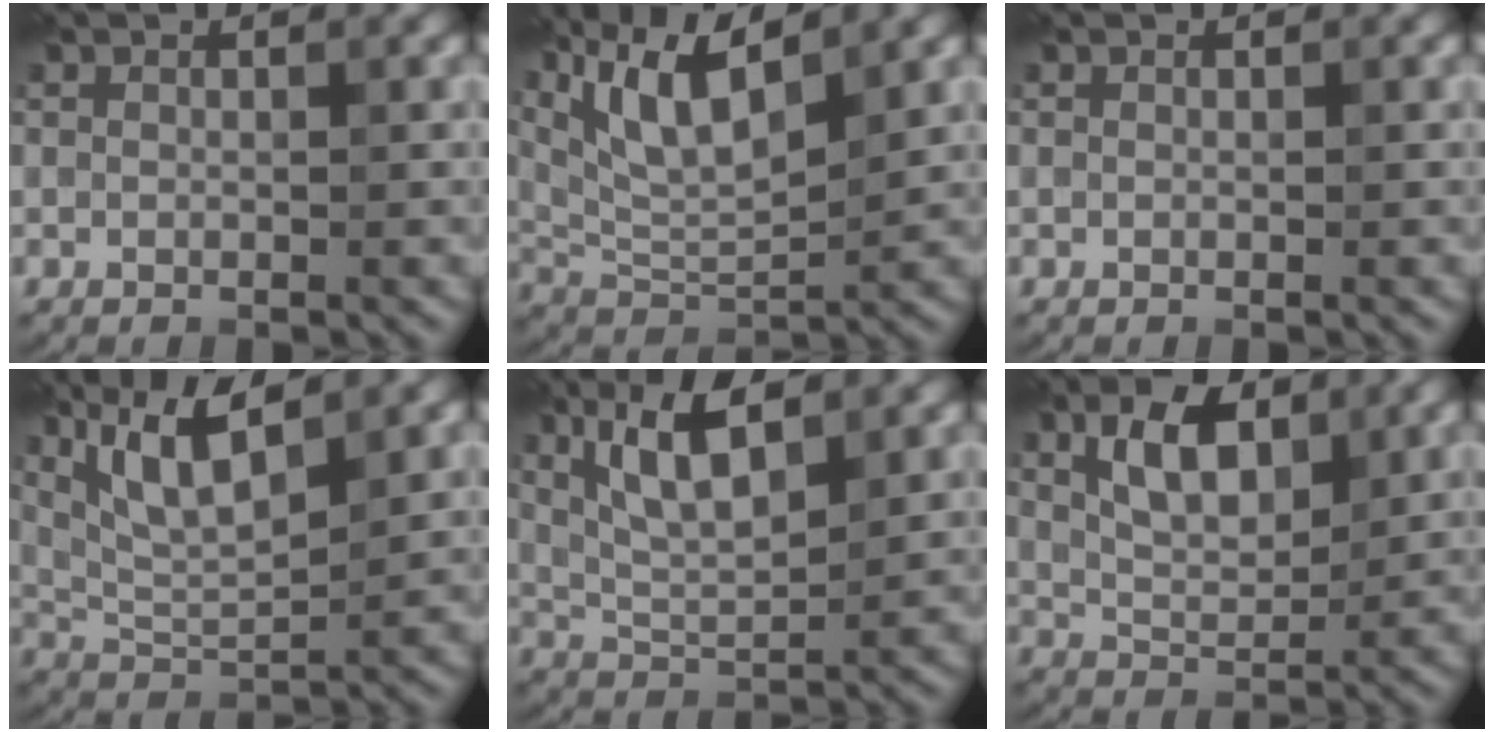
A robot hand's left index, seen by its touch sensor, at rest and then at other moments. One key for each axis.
{"total": 7.4, "fx": 4.3, "fy": 2.0, "fz": 5.7, "tx": -0.117, "ty": 0.009, "tz": 0.087}
{"total": 0.0}
{"total": 5.9, "fx": 3.3, "fy": 1.4, "fz": 4.7, "tx": -0.098, "ty": 0.005, "tz": 0.068}
{"total": 6.1, "fx": 2.9, "fy": 2.0, "fz": 5.0, "tx": -0.100, "ty": 0.009, "tz": 0.055}
{"total": 4.9, "fx": 2.2, "fy": 2.5, "fz": 3.6, "tx": -0.067, "ty": 0.009, "tz": 0.038}